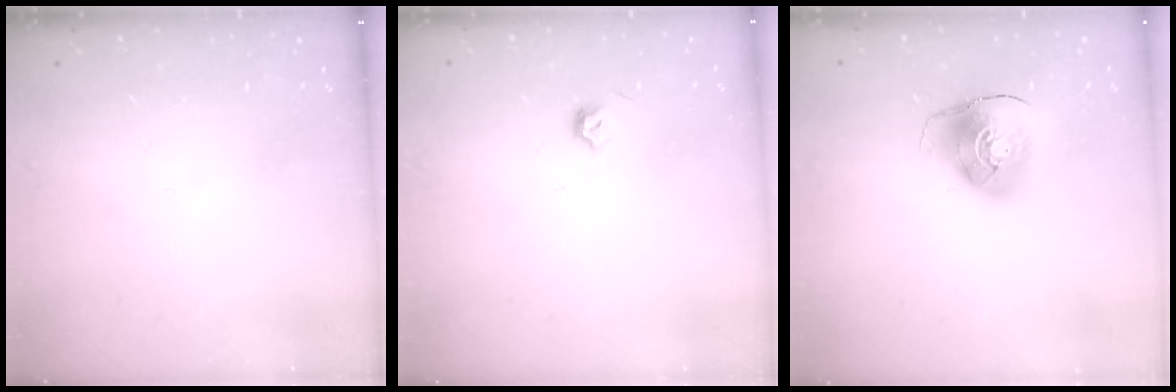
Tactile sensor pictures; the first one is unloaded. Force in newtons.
{"total": 4.0, "press": 3.9, "slide": 0.7}
{"total": 9.7, "press": 9.6, "slide": 1.4}